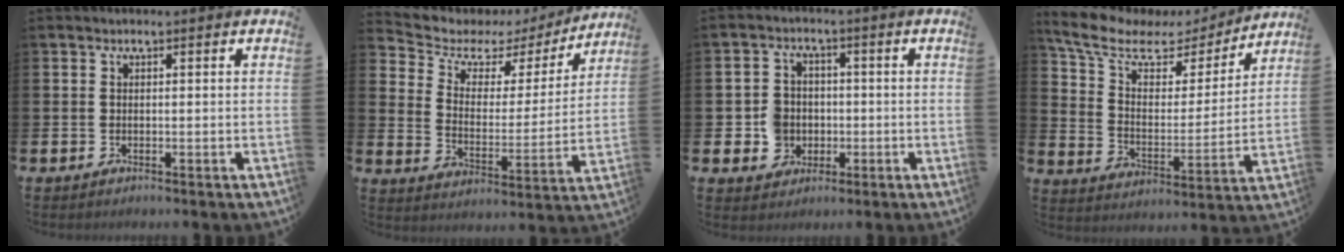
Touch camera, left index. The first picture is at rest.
{"total": 6.0, "force": [4.3, 3.7, 1.9], "torque": [-0.067, -0.028, 0.067]}
{"total": 5.0, "force": [-0.5, 4.8, 1.2], "torque": [-0.039, 0.014, -0.010]}
{"total": 8.7, "force": [6.5, 4.6, 3.6], "torque": [-0.102, -0.038, 0.111]}